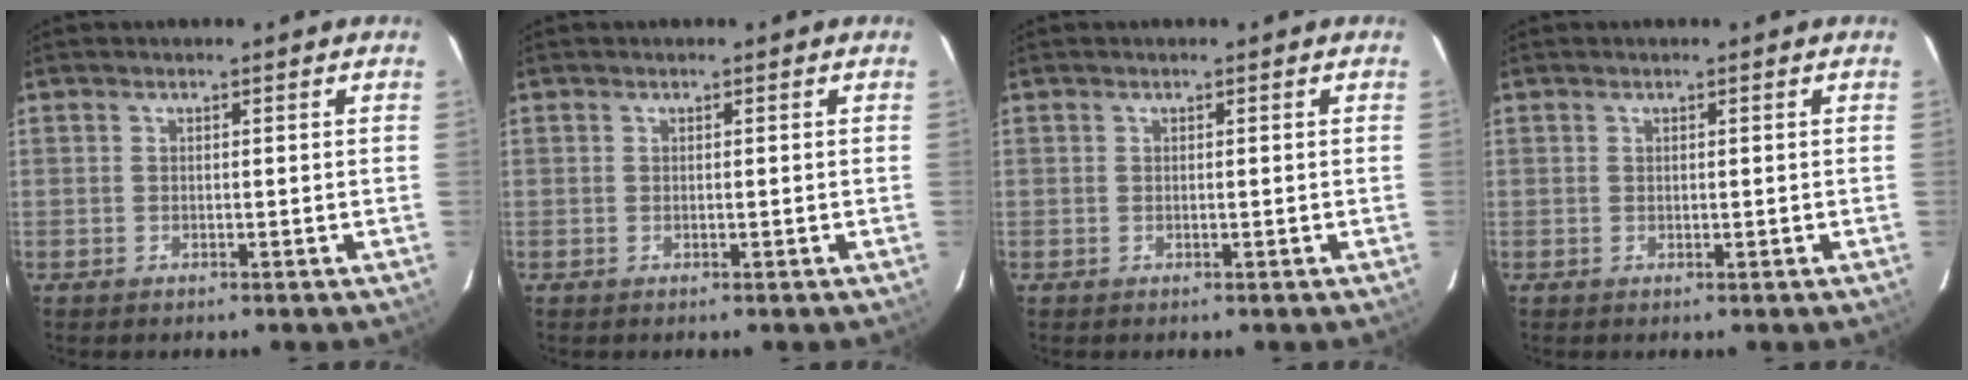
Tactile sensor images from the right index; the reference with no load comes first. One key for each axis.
{"total": 0.0}
{"total": 0.0}
{"total": 0.0}